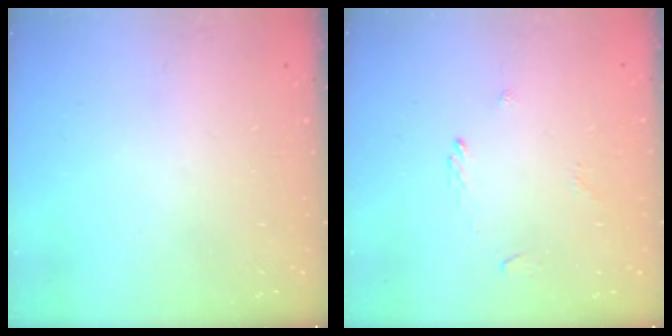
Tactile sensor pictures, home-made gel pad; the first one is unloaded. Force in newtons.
{"total": 1.6, "press": 1.5, "slide": 0.5}